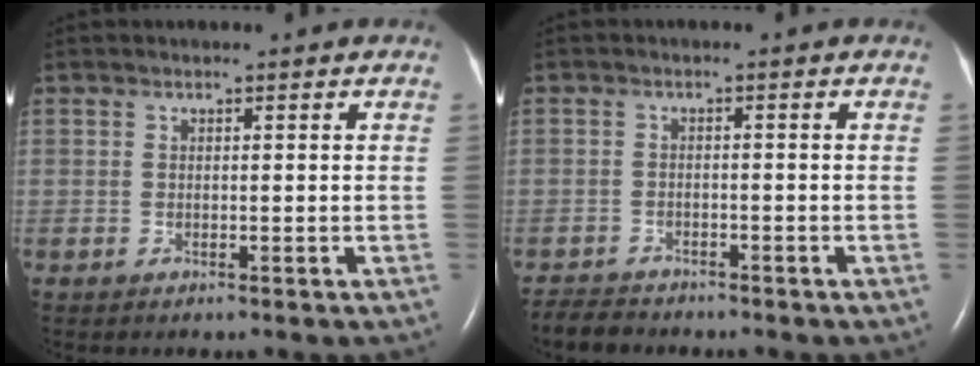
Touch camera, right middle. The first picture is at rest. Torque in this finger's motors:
{"motor_torque": [0.07, -0.08, -0.03, -0.01]}